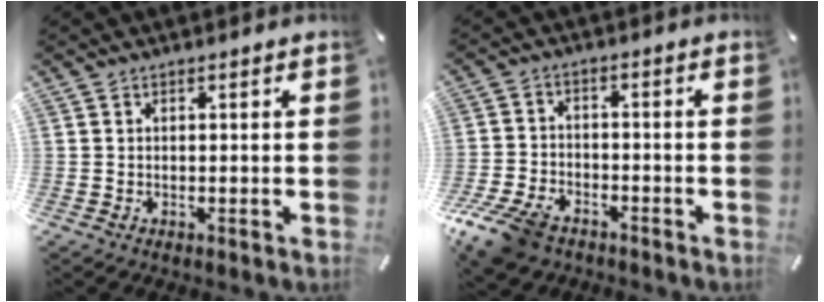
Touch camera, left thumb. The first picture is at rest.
{"total": 9.0, "force": [-6.4, 5.0, 3.8], "torque": [-0.089, 0.027, -0.123]}